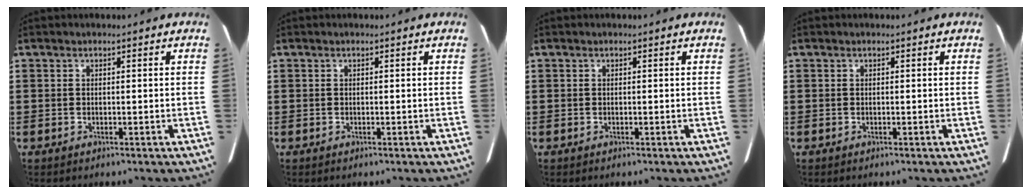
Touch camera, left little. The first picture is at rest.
{"total": 0.0}
{"total": 0.0}
{"total": 0.0}